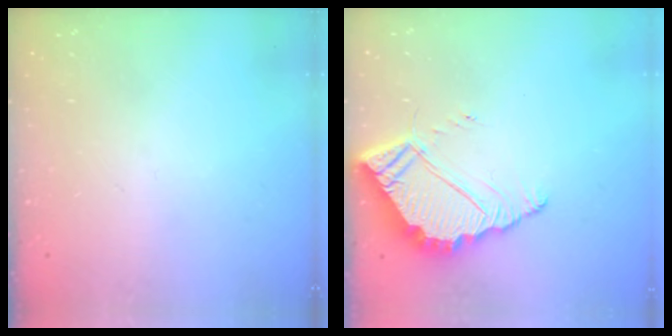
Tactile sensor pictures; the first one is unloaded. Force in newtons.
{"total": 7.4, "press": 7.4, "slide": 0.3}